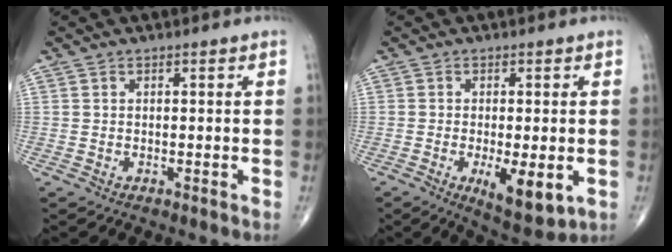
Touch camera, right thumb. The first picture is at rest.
{"total": 8.5, "force": [-2.3, 3.0, 7.6], "torque": [-0.112, -0.020, -0.030]}